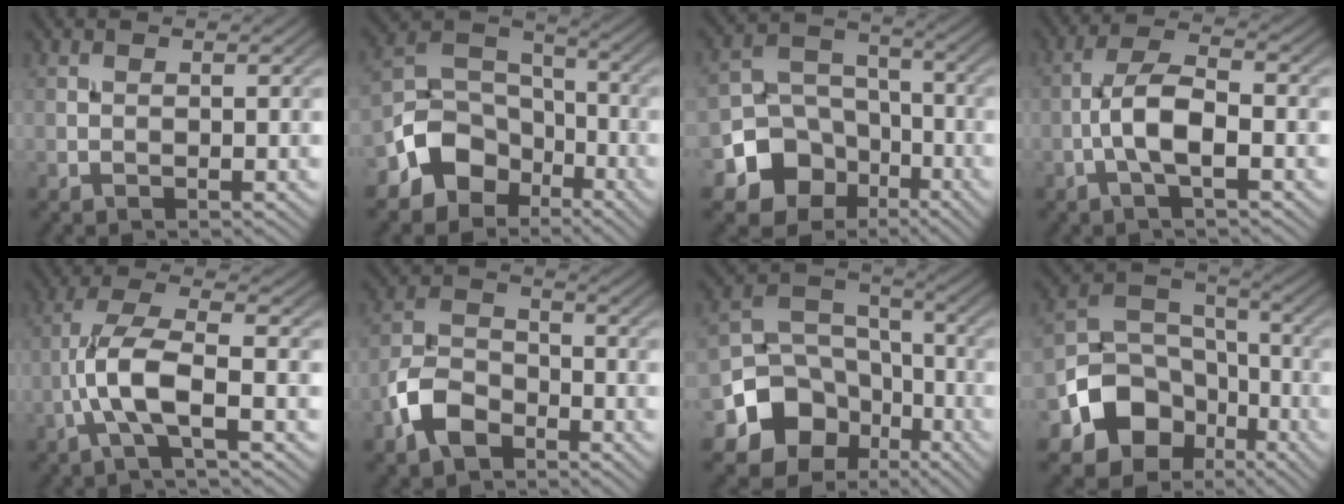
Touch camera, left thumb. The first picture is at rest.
{"total": 9.6, "force": [-5.2, 6.8, 4.3], "torque": [-0.079, -0.005, -0.117]}
{"total": 9.4, "force": [-4.5, 7.4, 3.7], "torque": [-0.082, -0.022, -0.093]}
{"total": 5.8, "force": [-1.7, 1.8, 5.2], "torque": [-0.106, 0.012, -0.042]}
{"total": 7.3, "force": [-2.3, 1.9, 6.7], "torque": [-0.142, 0.015, -0.057]}
{"total": 7.0, "force": [-4.1, 4.0, 4.0], "torque": [-0.087, 0.003, -0.099]}
{"total": 11.8, "force": [-5.5, 9.1, 5.2], "torque": [-0.132, -0.027, -0.106]}
{"total": 11.6, "force": [-5.4, 8.6, 5.4], "torque": [-0.120, -0.022, -0.109]}